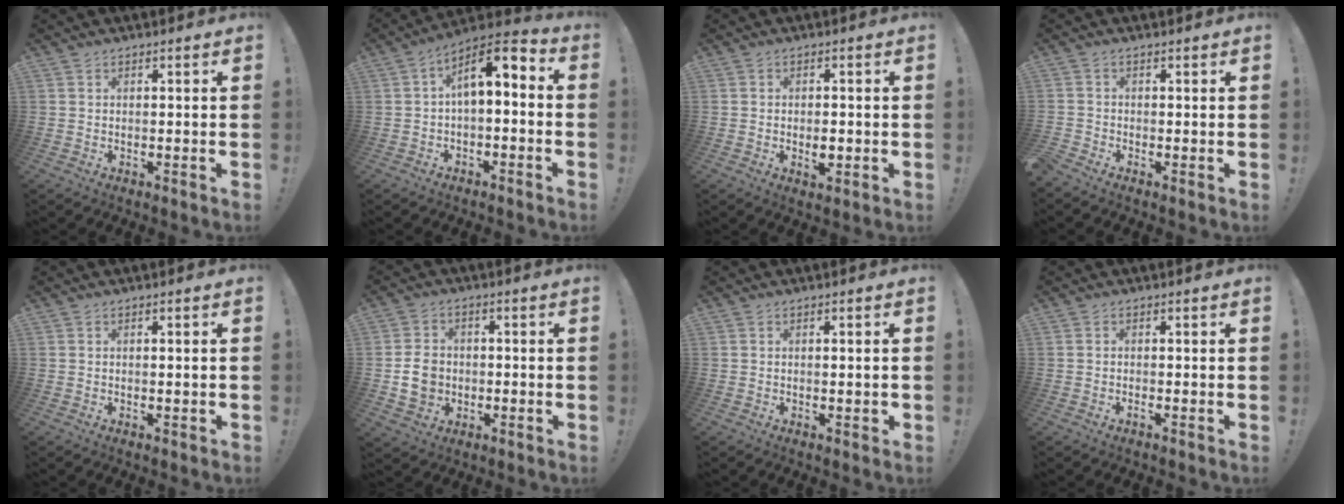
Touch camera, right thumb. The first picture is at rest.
{"total": 8.0, "force": [1.4, 3.4, 7.1], "torque": [-0.109, -0.006, 0.026]}
{"total": 2.8, "force": [-0.7, 1.7, 2.1], "torque": [-0.022, 0.002, -0.011]}
{"total": 1.1, "force": [-0.7, 0.8, 0.2], "torque": [-0.008, 0.007, -0.011]}
{"total": 0.9, "force": [-0.1, 0.0, 0.9], "torque": [-0.013, -0.003, -0.002]}
{"total": 8.1, "force": [-1.2, 7.1, 3.8], "torque": [-0.070, 0.015, -0.017]}
{"total": 1.7, "force": [-0.2, 0.3, 1.7], "torque": [-0.024, 0.000, -0.004]}
{"total": 0.9, "force": [-0.6, -0.2, 0.6], "torque": [-0.012, -0.001, -0.012]}